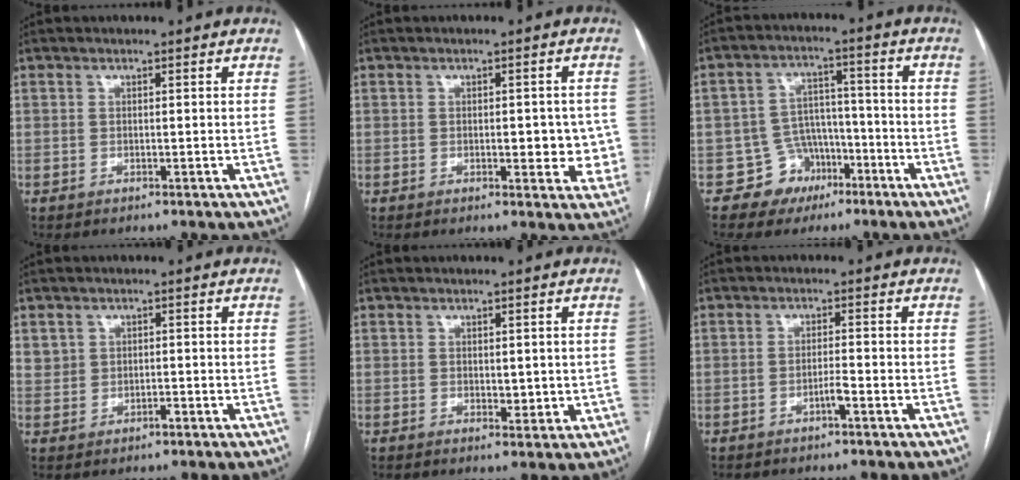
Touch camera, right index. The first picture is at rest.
{"total": 6.0, "force": [-0.6, 3.0, 5.2], "torque": [-0.044, 0.006, -0.005]}
{"total": 6.7, "force": [-3.6, 5.7, 0.2], "torque": [0.014, 0.020, -0.049]}
{"total": 2.1, "force": [0.2, 1.9, 0.9], "torque": [-0.018, 0.007, 0.009]}
{"total": 2.3, "force": [0.3, 1.5, 1.8], "torque": [-0.021, -0.007, 0.008]}
{"total": 1.8, "force": [-1.1, 0.0, 1.5], "torque": [-0.026, 0.000, -0.020]}